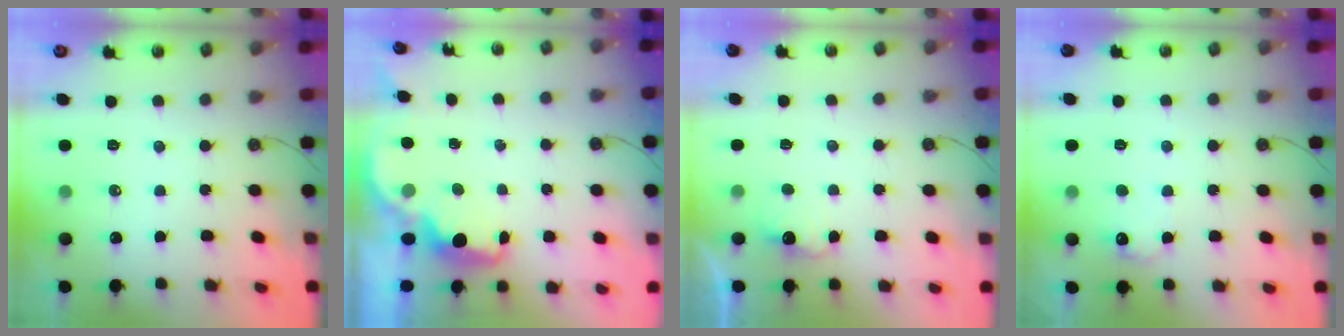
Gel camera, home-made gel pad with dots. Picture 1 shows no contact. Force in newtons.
{"total": 2.0, "press": 1.9, "slide": 0.7}
{"total": 2.8, "press": 2.7, "slide": 0.9}
{"total": 7.0, "press": 7.0, "slide": 0.4}